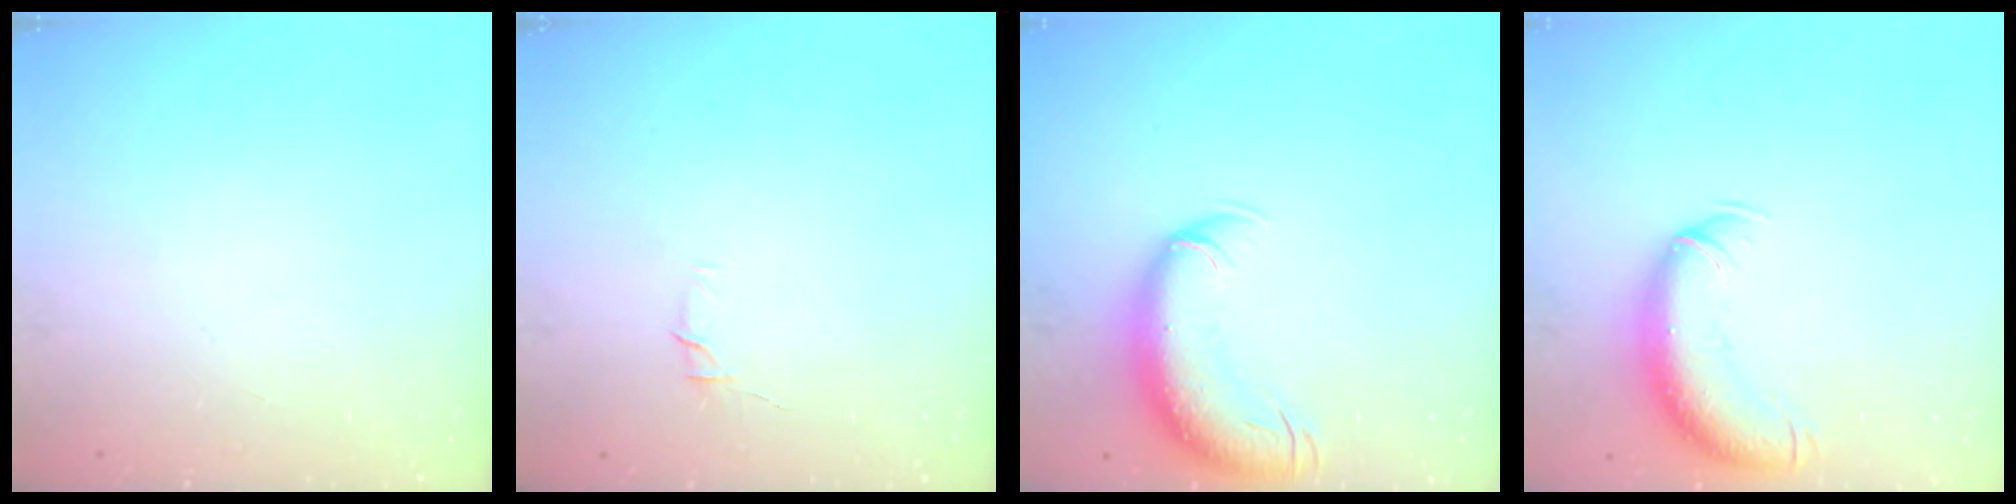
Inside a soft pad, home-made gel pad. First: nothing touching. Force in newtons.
{"total": 4.5, "press": 4.4, "slide": 1.0}
{"total": 11.3, "press": 10.9, "slide": 3.0}
{"total": 12.5, "press": 12.2, "slide": 3.0}